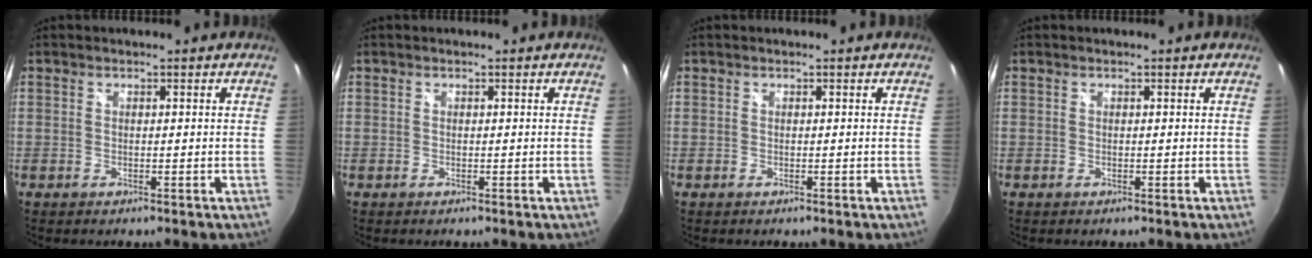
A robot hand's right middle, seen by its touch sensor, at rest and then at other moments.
{"total": 0.0}
{"total": 0.0}
{"total": 0.0}